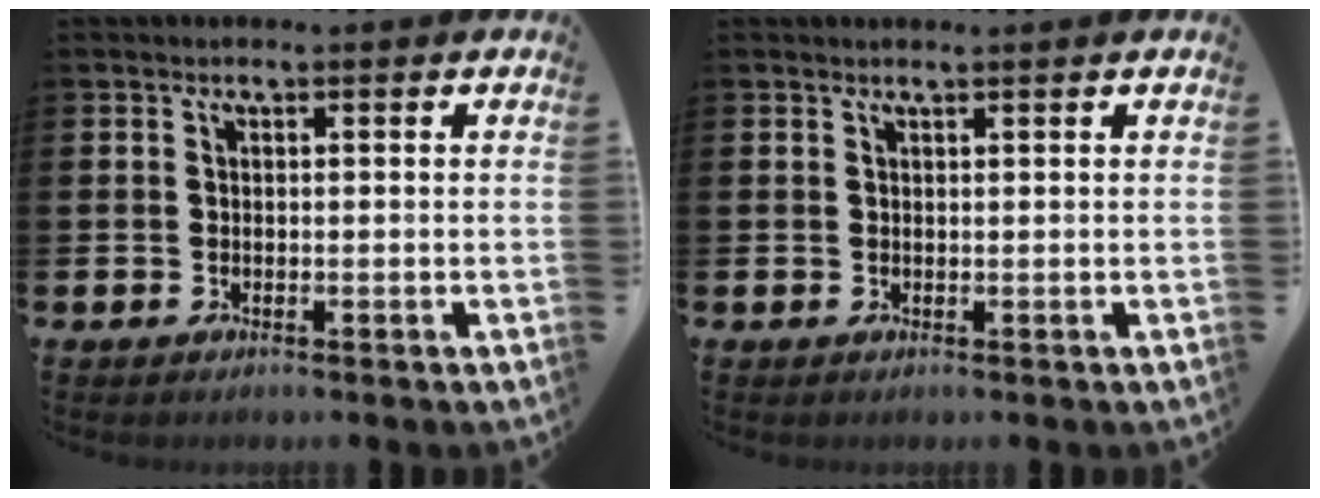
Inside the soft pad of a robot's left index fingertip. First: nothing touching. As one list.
[{"total": 0.6, "force": [0.5, -0.1, 0.2], "torque": [0.003, -0.003, 0.009]}]